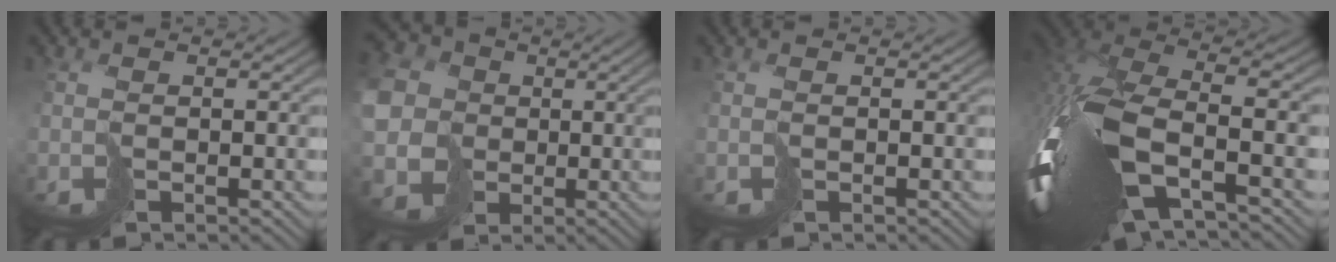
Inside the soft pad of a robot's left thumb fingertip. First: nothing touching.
{"total": 11.2, "force": [0.4, 9.8, 5.3], "torque": [-0.173, -0.015, 0.014]}
{"total": 0.0}
{"total": 14.5, "force": [-3.0, 6.6, 12.6], "torque": [-0.313, -0.017, -0.029]}